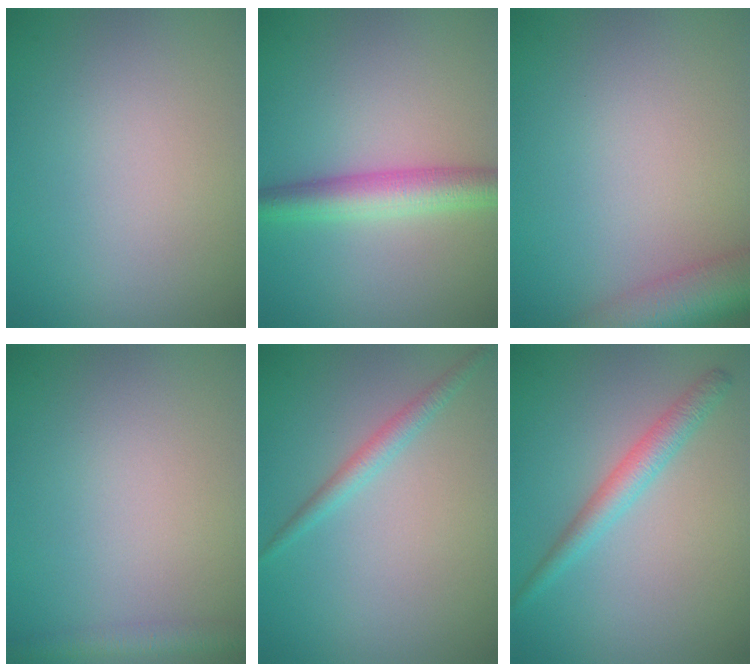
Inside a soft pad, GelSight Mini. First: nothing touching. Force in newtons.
{"total": 4.2, "press": 4.2, "slide": 0.0}
{"total": 6.9, "press": 6.9, "slide": 0.4}
{"total": 1.8, "press": 1.8, "slide": 0.1}
{"total": 1.7, "press": 1.7, "slide": 0.1}
{"total": 2.5, "press": 2.5, "slide": 0.0}